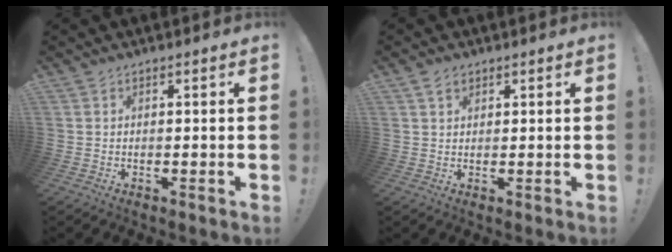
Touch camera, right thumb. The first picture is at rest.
{"total": 2.5, "force": [1.6, 1.5, 1.1], "torque": [-0.017, -0.003, 0.029]}